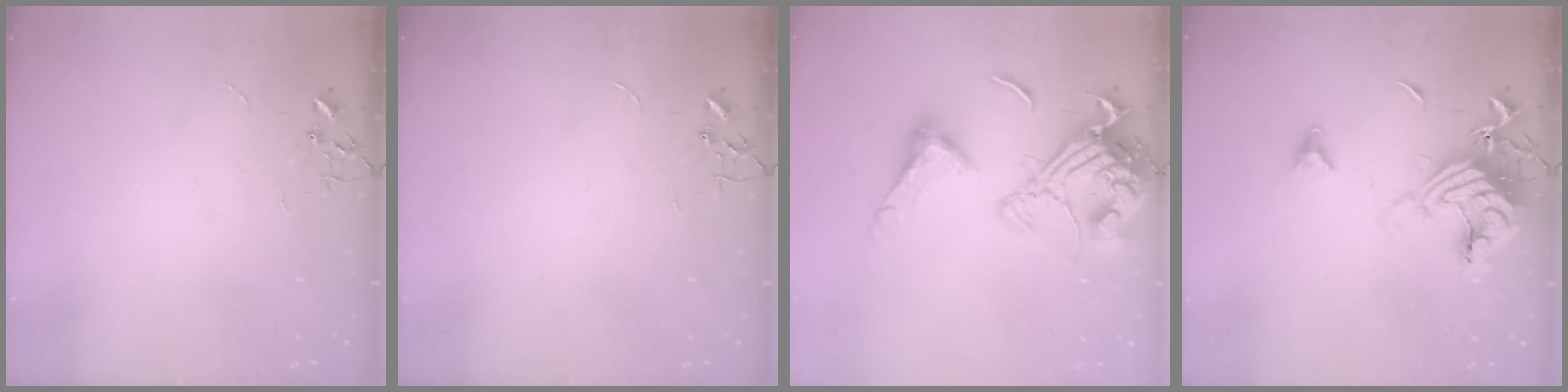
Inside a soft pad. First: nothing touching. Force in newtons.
{"total": 0.0}
{"total": 19.0, "press": 18.9, "slide": 1.9}
{"total": 16.2, "press": 16.1, "slide": 2.0}